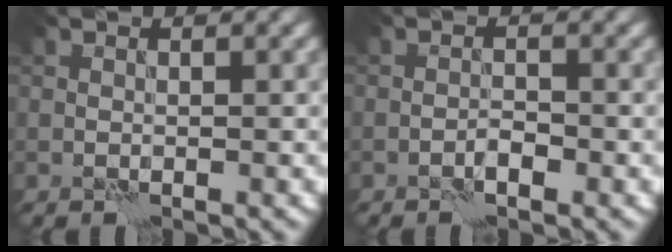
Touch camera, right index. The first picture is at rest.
{"total": 1.1, "force": [-0.7, 0.3, 0.8], "torque": [-0.014, 0.006, -0.015]}